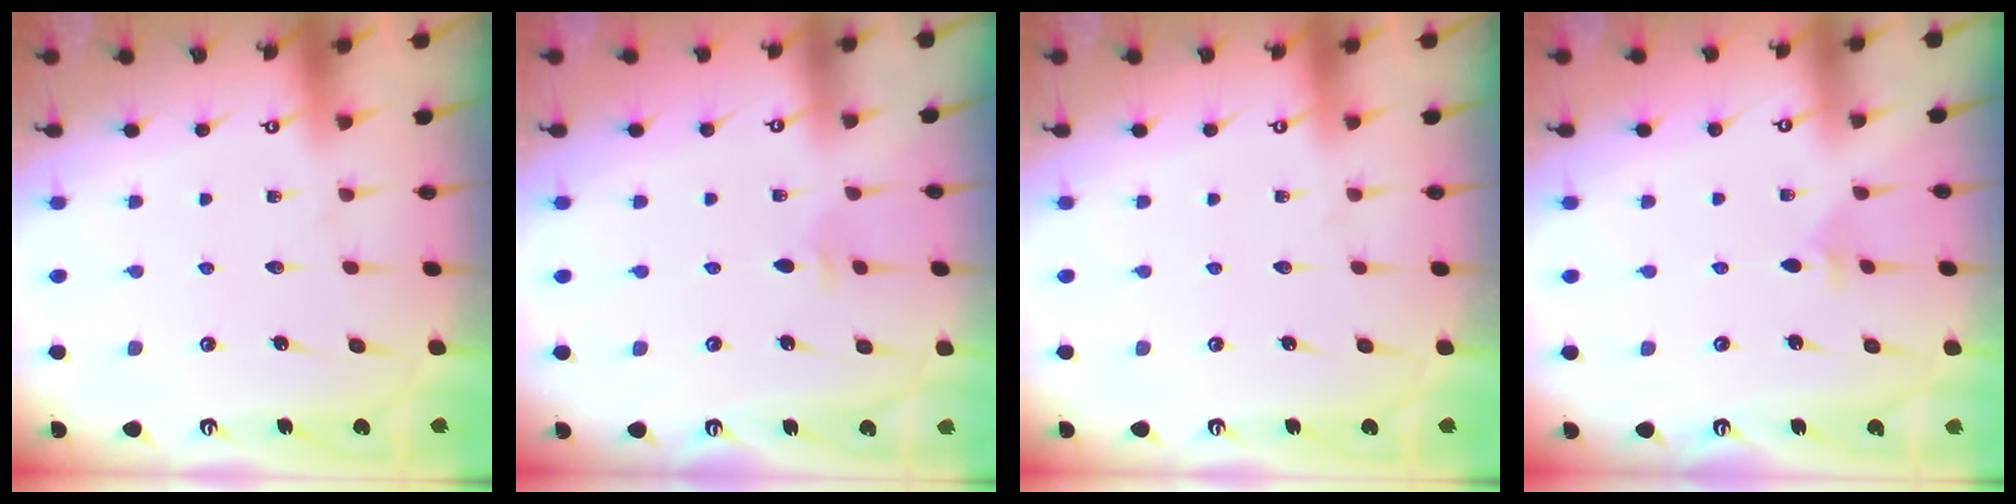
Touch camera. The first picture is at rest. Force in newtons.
{"total": 2.8, "press": 2.7, "slide": 0.6}
{"total": 0.0}
{"total": 1.9, "press": 1.9, "slide": 0.3}